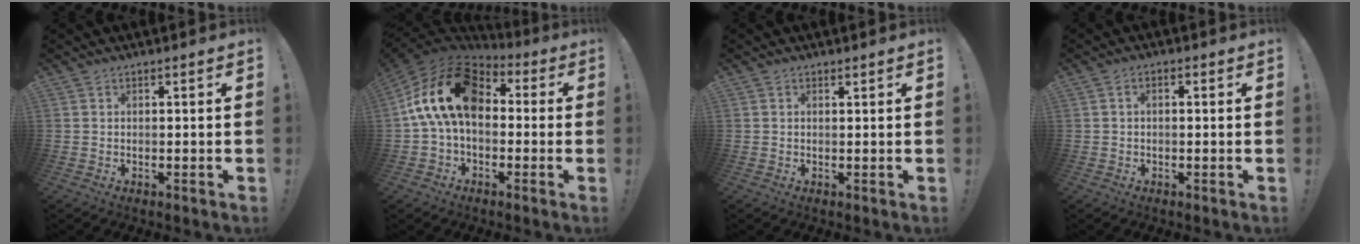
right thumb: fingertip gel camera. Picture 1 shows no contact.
{"total": 19.2, "force": [3.1, 11.7, 14.9], "torque": [-0.264, 0.013, 0.064]}
{"total": 0.5, "force": [0.5, 0.1, 0.1], "torque": [0.007, -0.004, 0.008]}
{"total": 1.5, "force": [-0.4, 0.7, 1.3], "torque": [-0.031, 0.007, -0.005]}